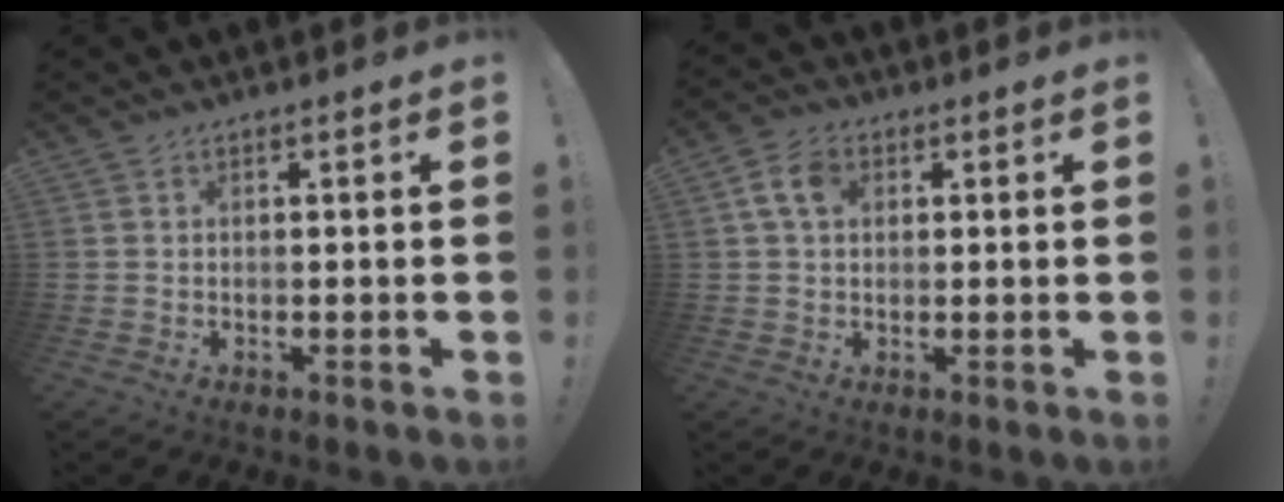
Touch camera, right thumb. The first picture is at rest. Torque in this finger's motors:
{"motor_torque": [0.12, 0.11, 0.47, 0.14, 0.09]}